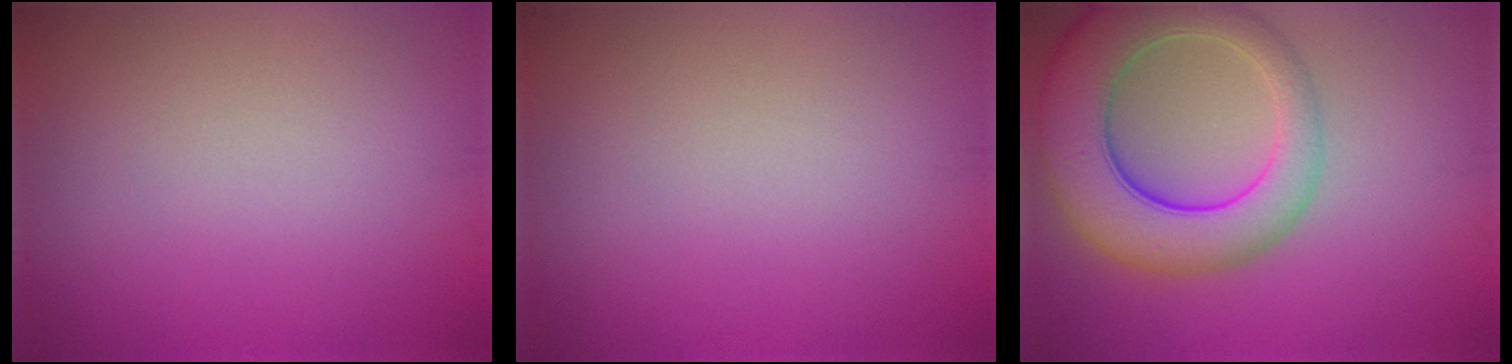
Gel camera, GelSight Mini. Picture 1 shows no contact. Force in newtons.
{"total": 0.0}
{"total": 8.8, "press": 8.7, "slide": 0.5}